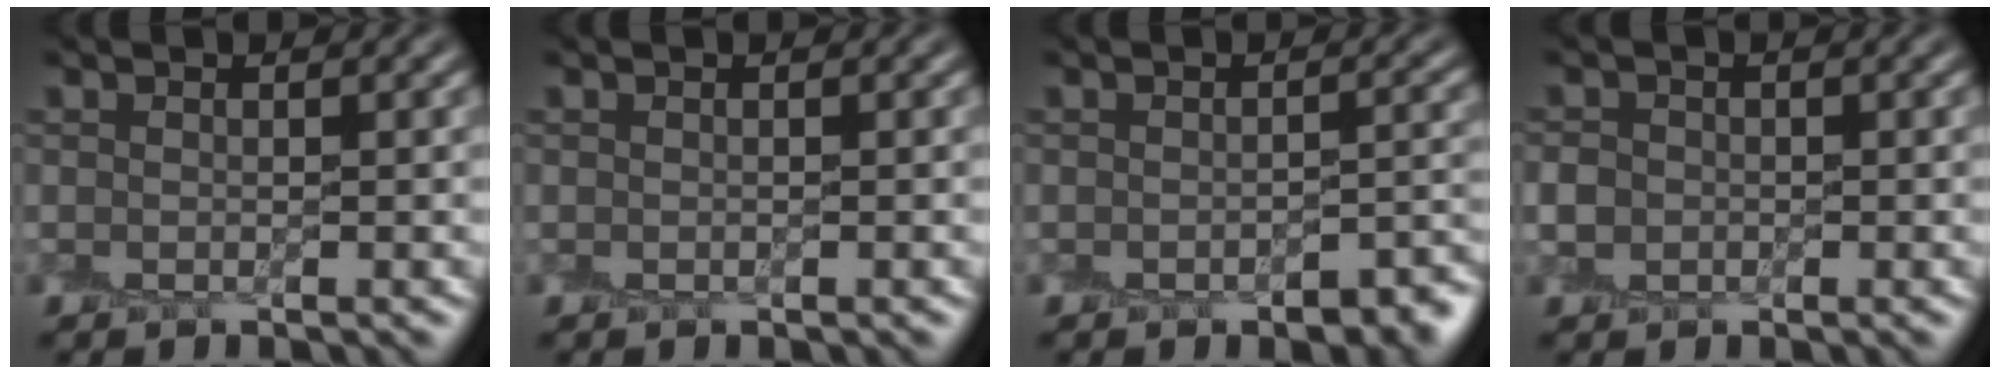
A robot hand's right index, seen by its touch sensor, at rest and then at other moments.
{"total": 0.0}
{"total": 3.4, "force": [-2.7, 1.2, 1.8], "torque": [-0.022, 0.000, -0.033]}
{"total": 1.8, "force": [-0.5, 1.7, 0.3], "torque": [-0.005, 0.001, -0.014]}